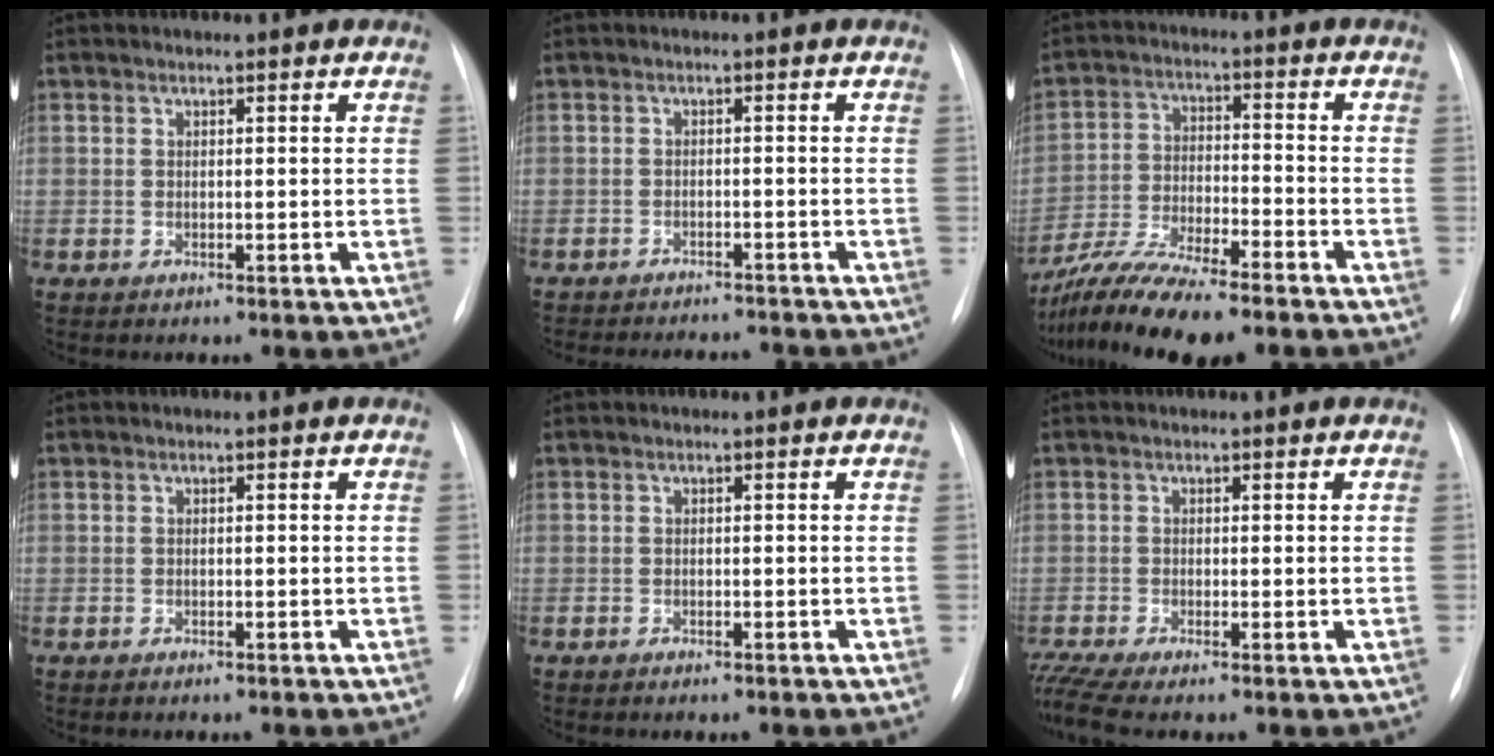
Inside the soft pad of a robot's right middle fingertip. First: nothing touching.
{"total": 10.0, "force": [-9.4, 2.1, 2.7], "torque": [-0.041, 0.005, -0.115]}
{"total": 12.8, "force": [-10.6, 1.3, 7.1], "torque": [-0.132, -0.014, -0.185]}
{"total": 0.8, "force": [-0.7, 0.2, 0.4], "torque": [-0.012, -0.002, -0.009]}
{"total": 1.0, "force": [-0.8, 0.3, 0.5], "torque": [-0.013, -0.002, -0.010]}
{"total": 3.7, "force": [-2.9, -0.1, 2.3], "torque": [-0.059, -0.006, -0.059]}